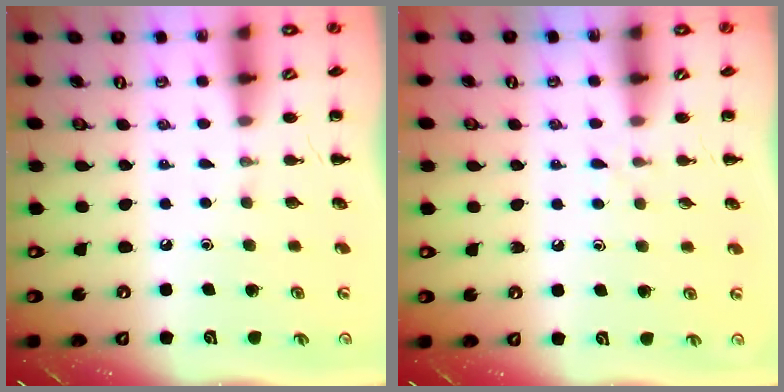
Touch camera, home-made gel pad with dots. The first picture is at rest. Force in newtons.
{"total": 3.7, "press": 3.4, "slide": 1.5}